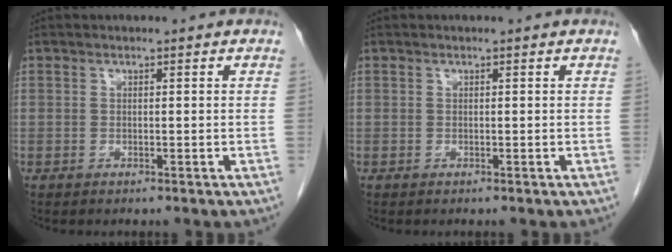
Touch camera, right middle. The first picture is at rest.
{"total": 0.0}